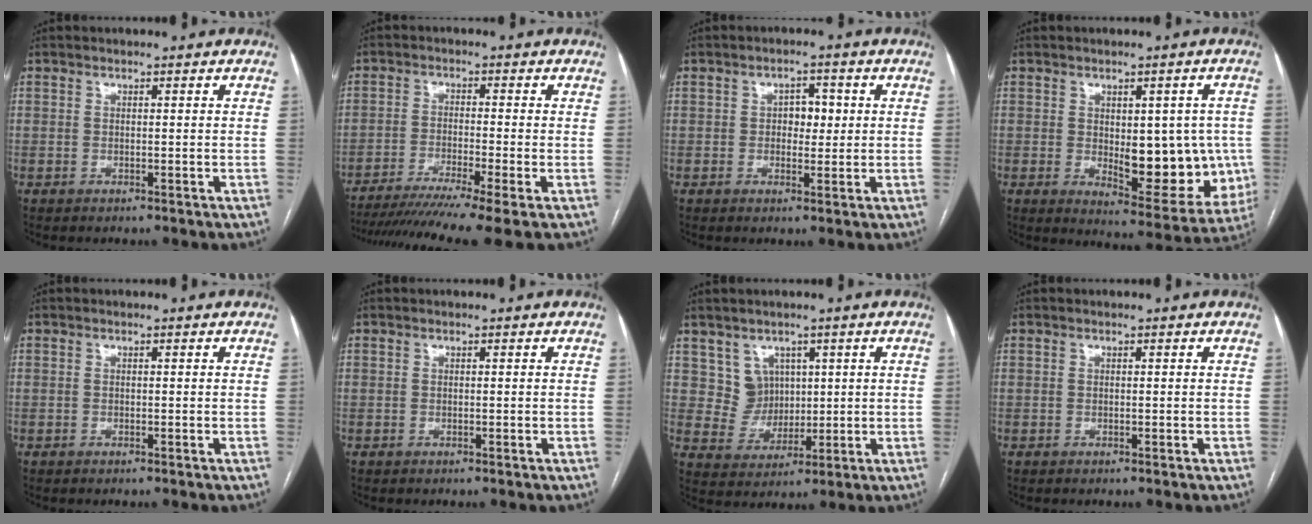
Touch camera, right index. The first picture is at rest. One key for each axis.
{"total": 12.8, "fx": -9.9, "fy": -1.5, "fz": 8.0, "tx": -0.128, "ty": -0.031, "tz": -0.157}
{"total": 3.5, "fx": 0.4, "fy": 2.2, "fz": 2.7, "tx": -0.033, "ty": 0.008, "tz": 0.007}
{"total": 13.4, "fx": -0.8, "fy": 5.8, "fz": 12.0, "tx": -0.143, "ty": -0.001, "tz": 0.008}
{"total": 0.0}
{"total": 0.0}
{"total": 5.4, "fx": 2.4, "fy": 4.8, "fz": 0.5, "tx": -0.012, "ty": 0.011, "tz": 0.054}
{"total": 0.0}